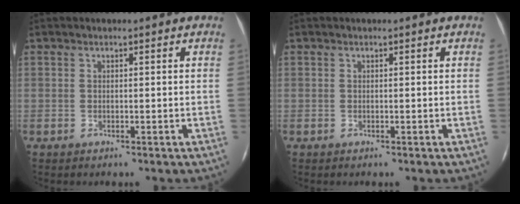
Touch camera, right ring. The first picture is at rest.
{"total": 0.0}